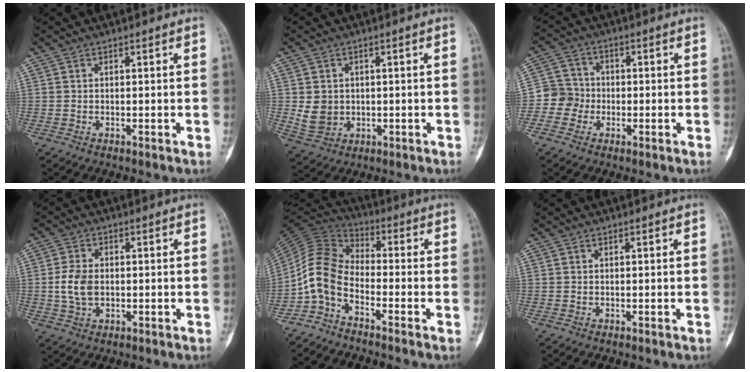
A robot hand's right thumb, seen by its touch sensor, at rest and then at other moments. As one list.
[{"total": 5.4, "force": [0.2, 4.6, 2.7], "torque": [-0.031, -0.002, 0.017]}, {"total": 5.5, "force": [-1.5, 5.2, 0.8], "torque": [0.018, 0.016, -0.040]}, {"total": 5.7, "force": [-0.3, 3.9, 4.2], "torque": [-0.084, 0.005, -0.006]}, {"total": 8.4, "force": [-4.0, 4.7, 5.6], "torque": [-0.109, 0.056, -0.100]}, {"total": 0.0}]